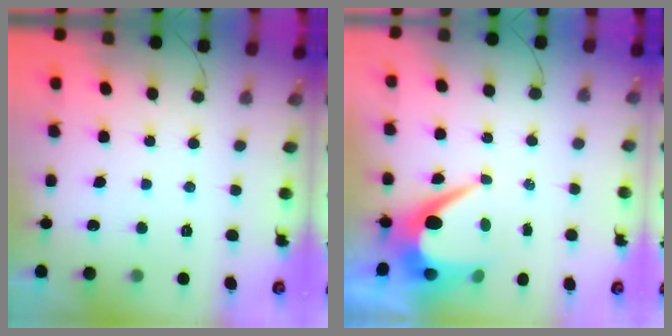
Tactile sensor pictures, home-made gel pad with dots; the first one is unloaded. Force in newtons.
{"total": 8.9, "press": 8.9, "slide": 0.8}